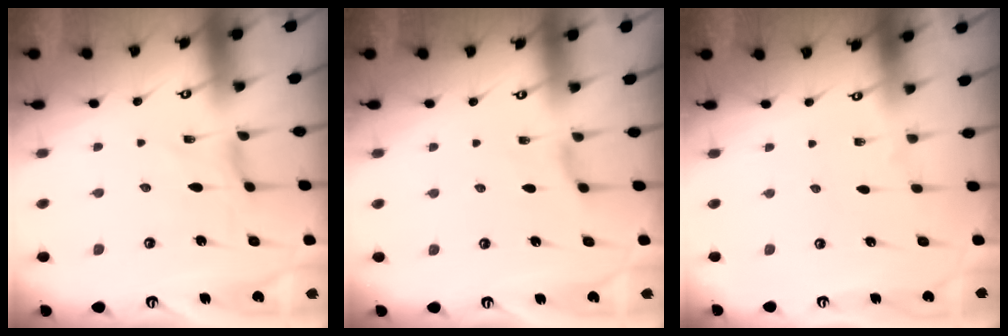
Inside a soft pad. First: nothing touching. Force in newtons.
{"total": 1.9, "press": 1.9, "slide": 0.4}
{"total": 0.0}